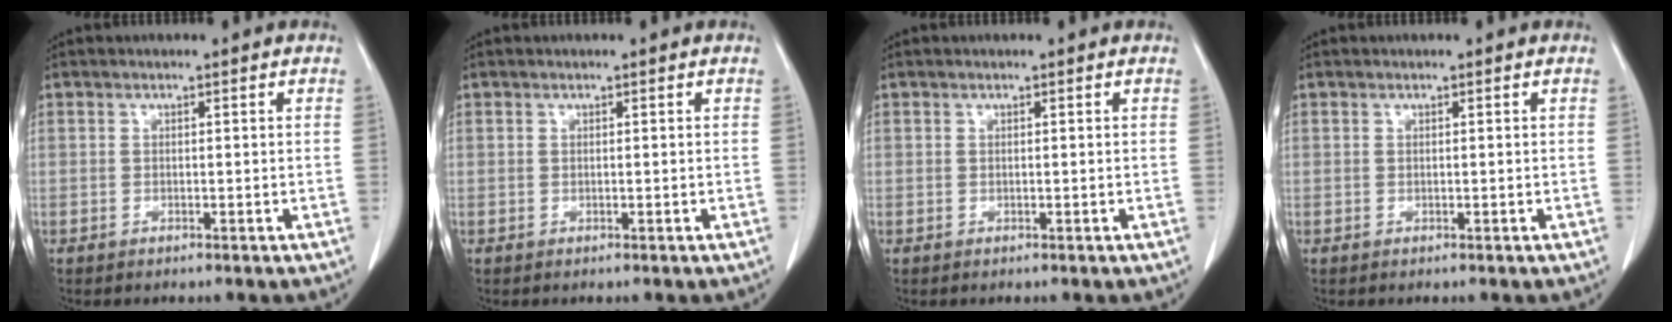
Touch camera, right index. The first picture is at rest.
{"total": 0.0}
{"total": 0.0}
{"total": 0.0}